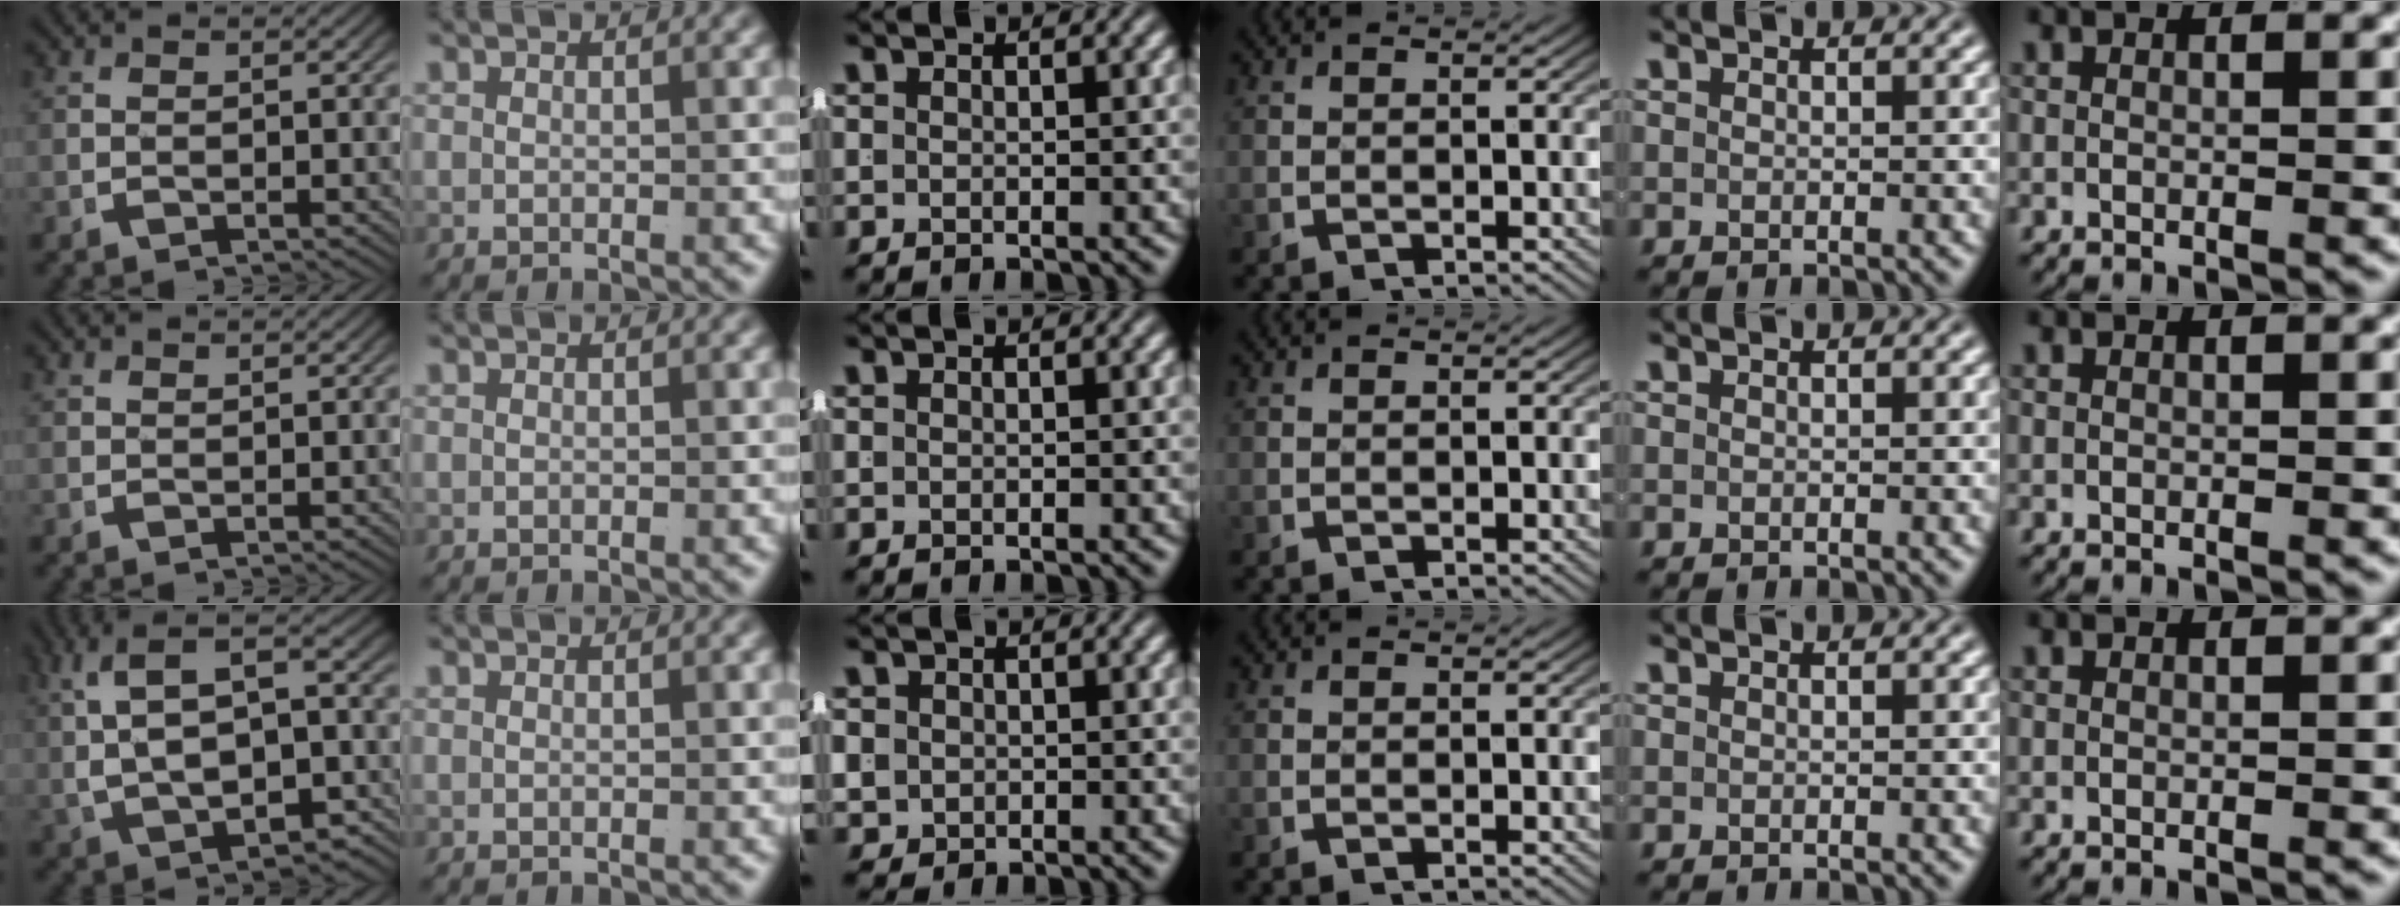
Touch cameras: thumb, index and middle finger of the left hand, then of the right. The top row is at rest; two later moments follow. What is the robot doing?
{"motion": "lift_and_place", "object": "shirt"}